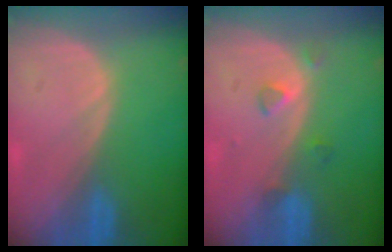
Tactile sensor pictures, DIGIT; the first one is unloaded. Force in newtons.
{"total": 2.5, "press": 2.3, "slide": 0.9}